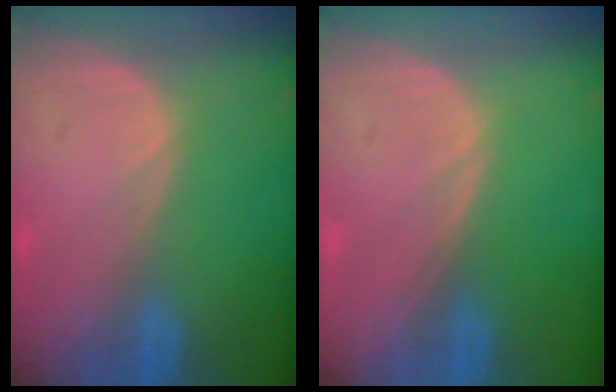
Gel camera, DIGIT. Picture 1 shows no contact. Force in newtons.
{"total": 0.0}